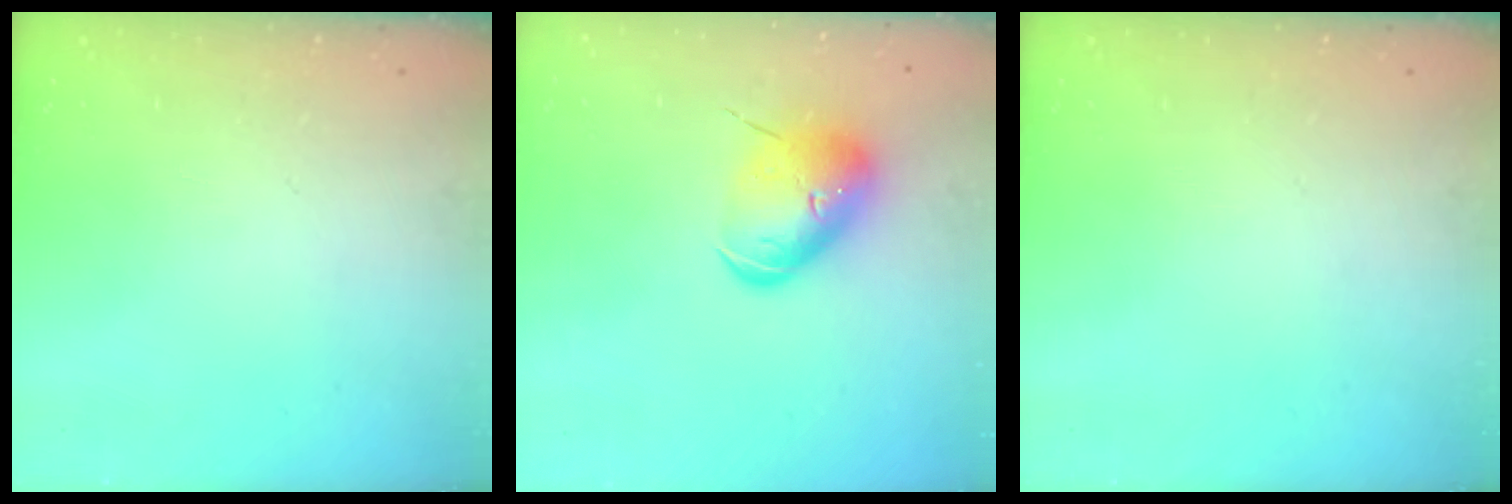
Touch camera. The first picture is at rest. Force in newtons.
{"total": 10.0, "press": 9.8, "slide": 1.9}
{"total": 0.0}